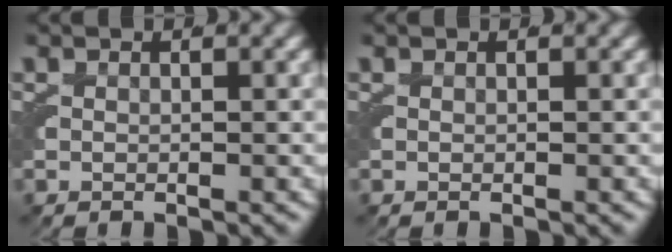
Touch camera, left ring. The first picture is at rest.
{"total": 0.0}